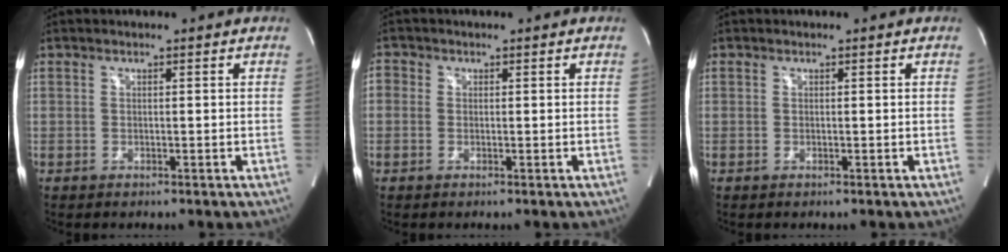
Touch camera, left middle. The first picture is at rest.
{"total": 1.8, "force": [0.2, 1.6, 0.7], "torque": [-0.008, 0.008, 0.001]}
{"total": 0.0}